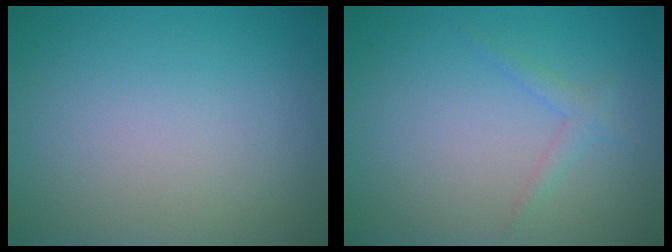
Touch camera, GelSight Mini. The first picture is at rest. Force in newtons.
{"total": 1.1, "press": 1.1, "slide": 0.0}